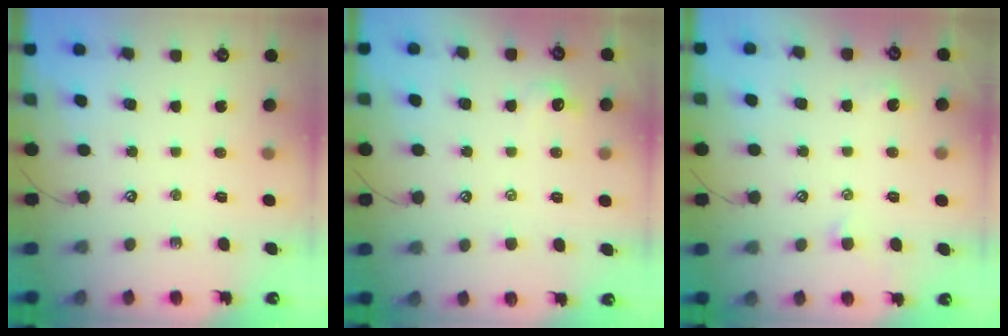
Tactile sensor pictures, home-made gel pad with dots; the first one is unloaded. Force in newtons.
{"total": 1.0, "press": 0.9, "slide": 0.4}
{"total": 0.7, "press": 0.3, "slide": 0.6}